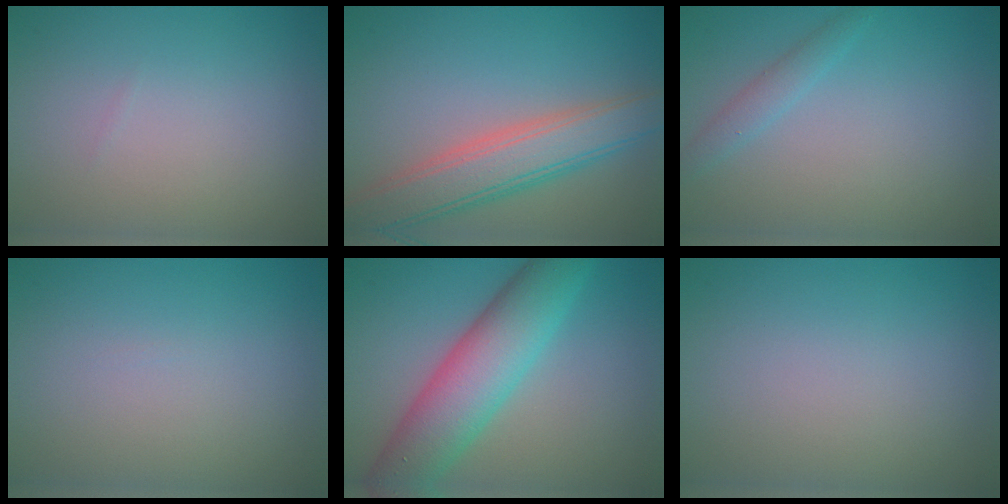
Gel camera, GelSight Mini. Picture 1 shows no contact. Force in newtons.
{"total": 6.0, "press": 6.0, "slide": 0.4}
{"total": 1.5, "press": 1.5, "slide": 0.1}
{"total": 0.0}
{"total": 8.1, "press": 8.1, "slide": 0.2}
{"total": 0.0}